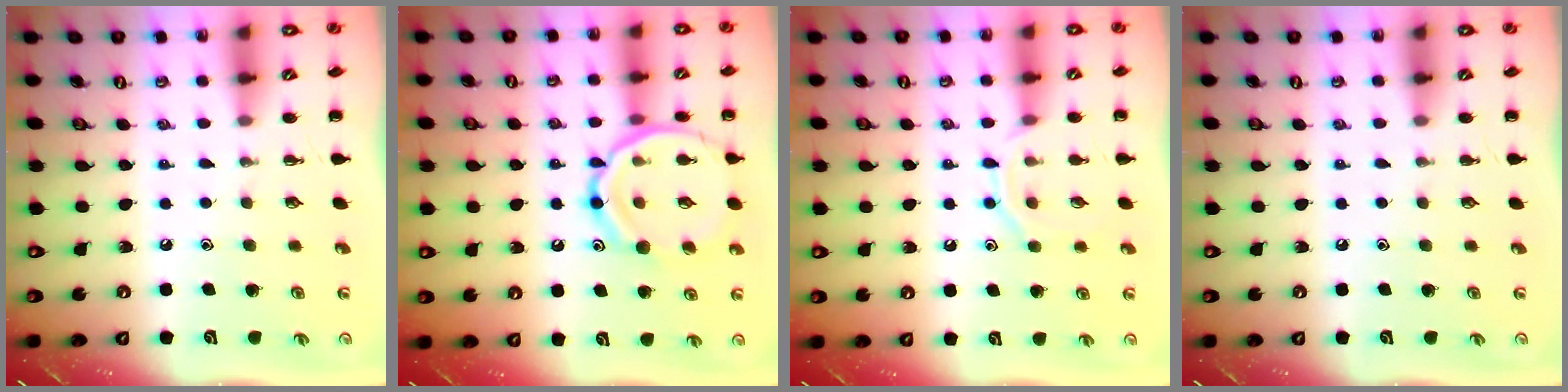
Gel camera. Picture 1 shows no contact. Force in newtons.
{"total": 16.1, "press": 16.0, "slide": 1.8}
{"total": 8.2, "press": 8.1, "slide": 0.9}
{"total": 0.0}